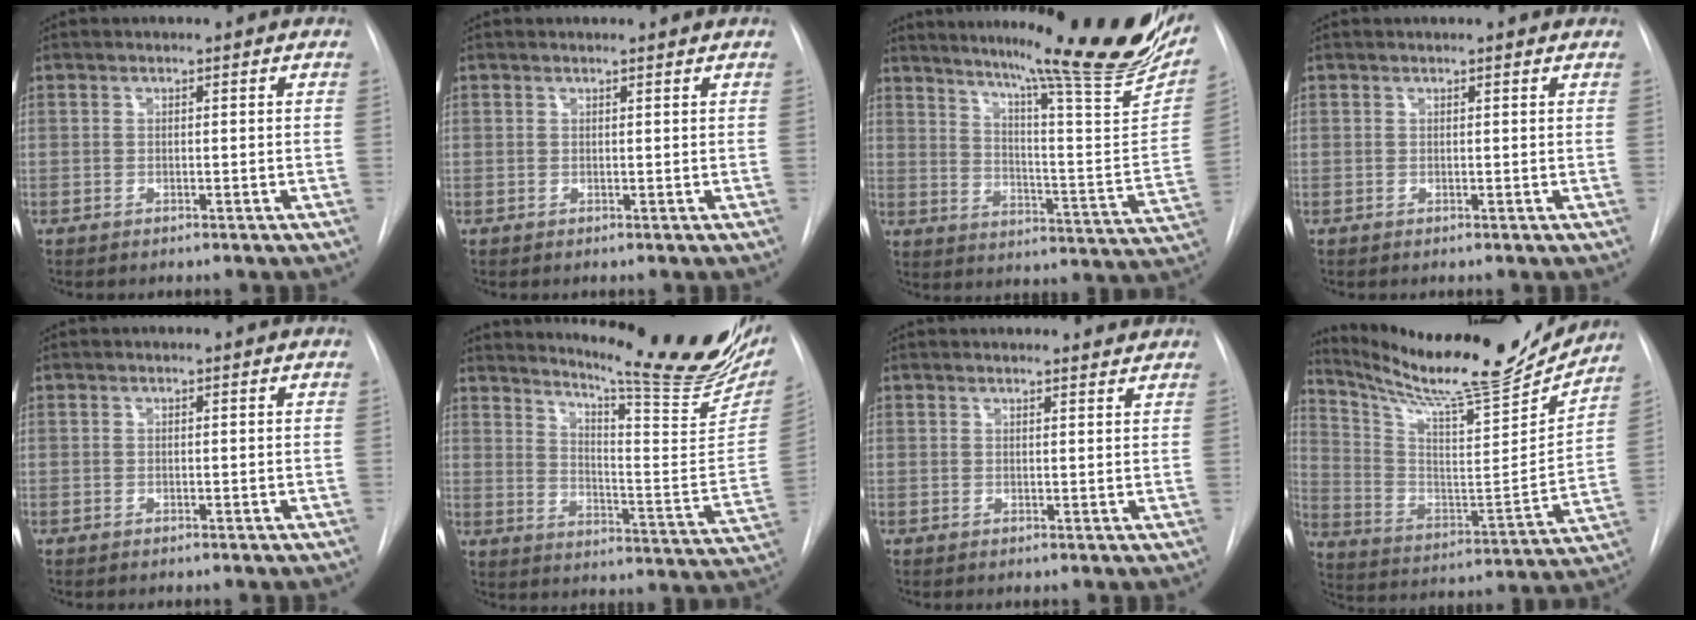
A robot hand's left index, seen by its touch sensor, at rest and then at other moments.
{"total": 1.4, "force": [1.4, -0.1, 0.1], "torque": [-0.008, 0.003, 0.018]}
{"total": 28.1, "force": [22.4, 1.2, 16.9], "torque": [-0.237, -0.084, 0.292]}
{"total": 2.4, "force": [2.3, 0.4, 0.7], "torque": [-0.013, 0.011, 0.020]}
{"total": 0.0}
{"total": 23.2, "force": [19.6, 2.0, 12.1], "torque": [-0.183, -0.087, 0.251]}
{"total": 5.8, "force": [5.7, 0.9, 0.9], "torque": [-0.005, 0.011, 0.055]}
{"total": 22.9, "force": [21.1, 2.3, 8.6], "torque": [-0.155, -0.054, 0.320]}